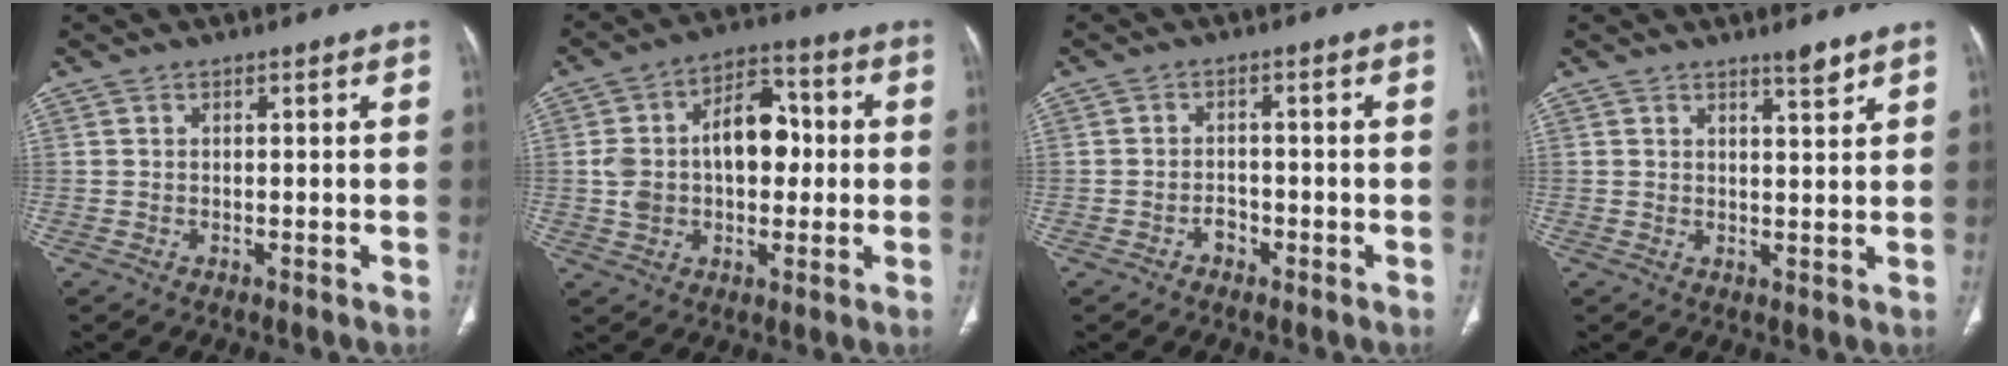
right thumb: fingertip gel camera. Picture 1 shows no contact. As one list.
[{"total": 14.2, "force": [0.6, 9.3, 10.8], "torque": [-0.150, 0.036, 0.010]}, {"total": 2.2, "force": [-1.3, 1.6, 0.8], "torque": [-0.004, 0.013, -0.023]}, {"total": 2.7, "force": [2.2, 0.2, 1.6], "torque": [-0.018, -0.021, 0.034]}]